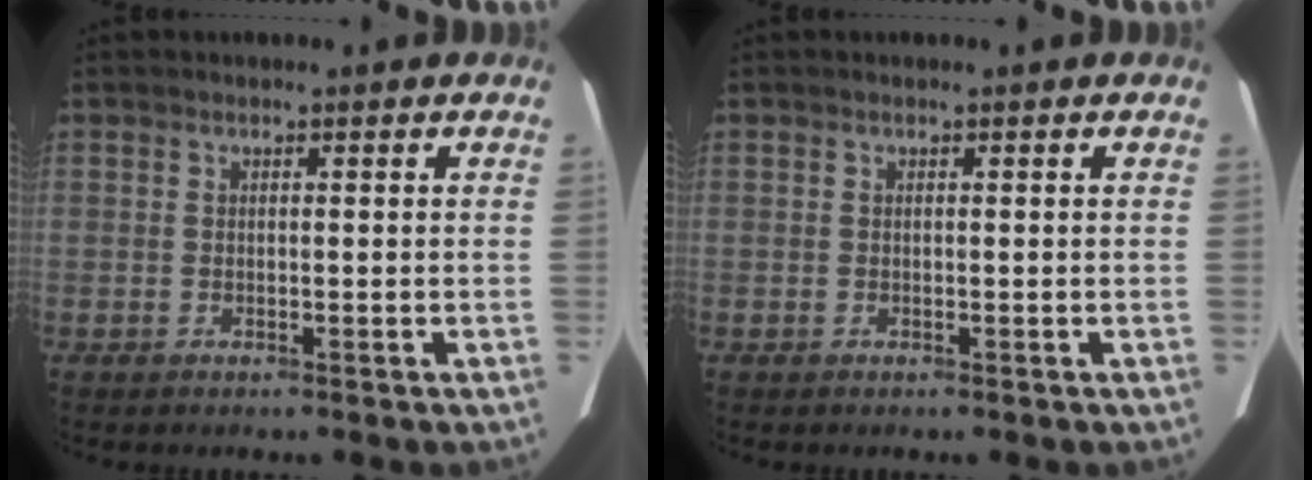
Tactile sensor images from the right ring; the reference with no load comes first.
{"total": 0.0}